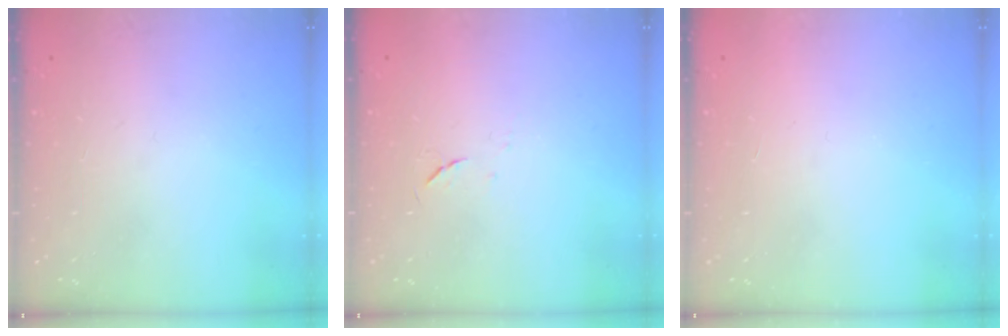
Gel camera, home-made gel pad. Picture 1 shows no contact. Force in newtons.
{"total": 3.6, "press": 3.6, "slide": 0.6}
{"total": 1.7, "press": 1.7, "slide": 0.1}